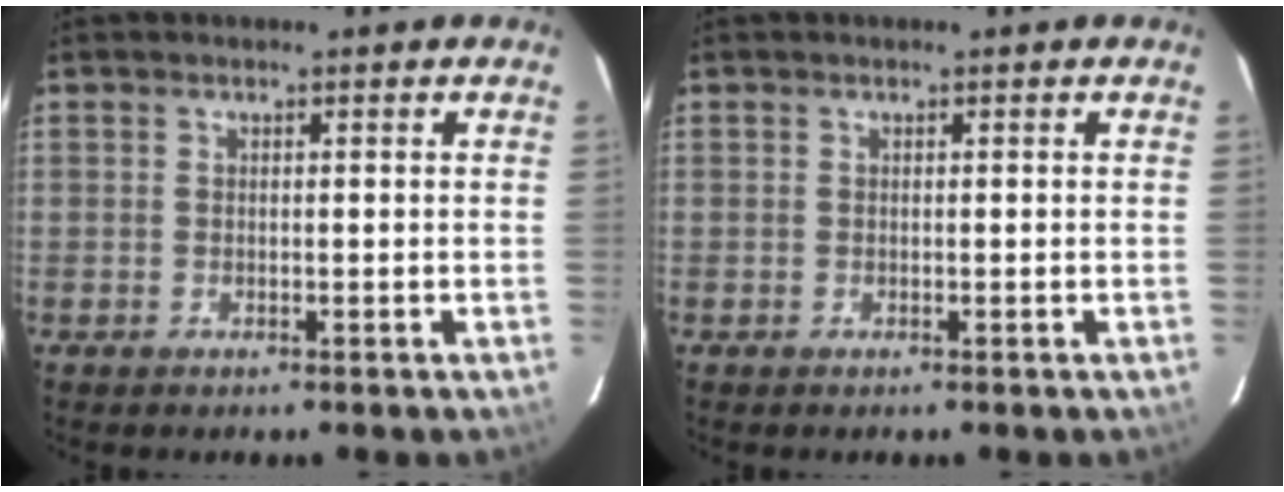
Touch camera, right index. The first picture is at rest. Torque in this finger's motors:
{"motor_torque": [0.00, 0.00, 0.00, 0.00]}